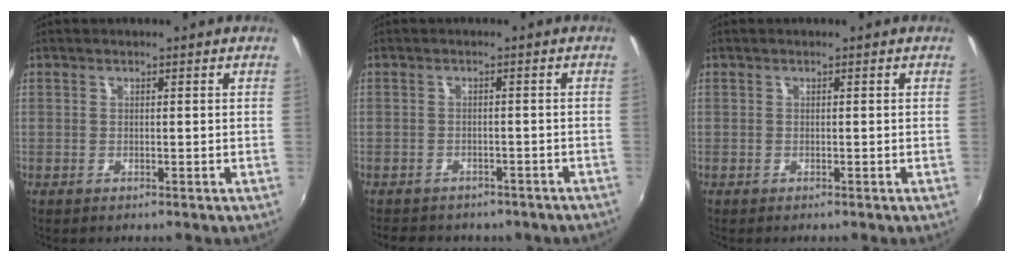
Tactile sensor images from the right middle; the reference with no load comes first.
{"total": 8.2, "force": [-6.7, 3.8, 2.9], "torque": [-0.067, -0.007, -0.076]}
{"total": 0.0}